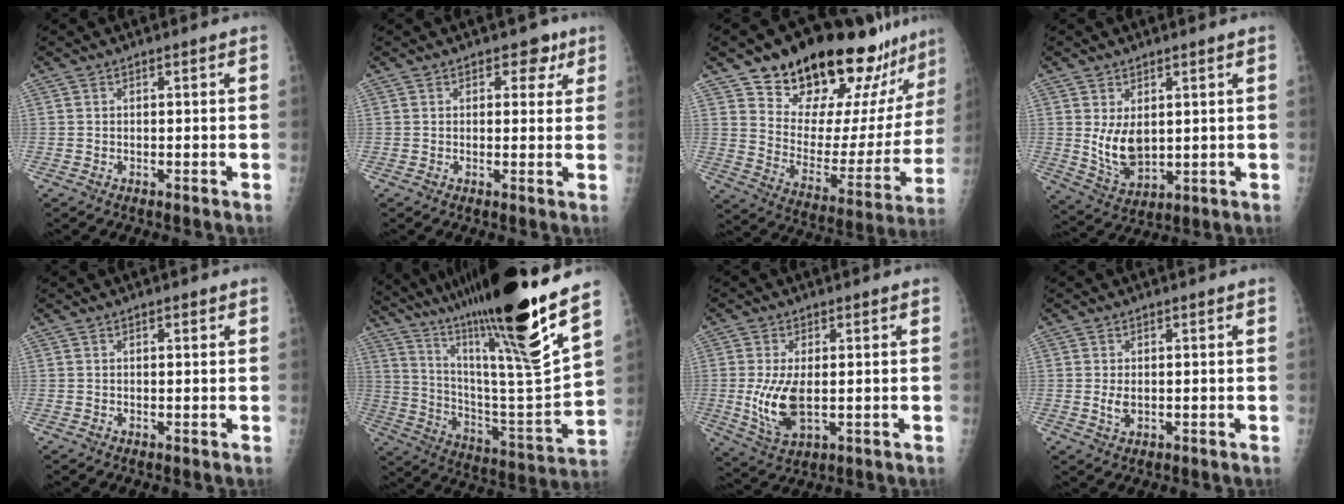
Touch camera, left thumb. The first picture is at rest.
{"total": 4.3, "force": [2.2, 3.0, 2.3], "torque": [0.004, -0.006, 0.023]}
{"total": 25.8, "force": [21.1, 9.5, 11.5], "torque": [-0.128, -0.121, 0.299]}
{"total": 7.8, "force": [1.4, 4.8, 6.0], "torque": [-0.093, -0.022, 0.043]}
{"total": 1.1, "force": [0.6, 0.5, 0.8], "torque": [-0.009, 0.000, 0.007]}
{"total": 30.9, "force": [22.4, 1.9, 21.2], "torque": [-0.343, -0.106, 0.373]}
{"total": 8.8, "force": [-0.4, 4.3, 7.7], "torque": [-0.156, -0.014, 0.003]}
{"total": 2.7, "force": [0.0, 1.6, 2.2], "torque": [-0.041, -0.005, 0.005]}